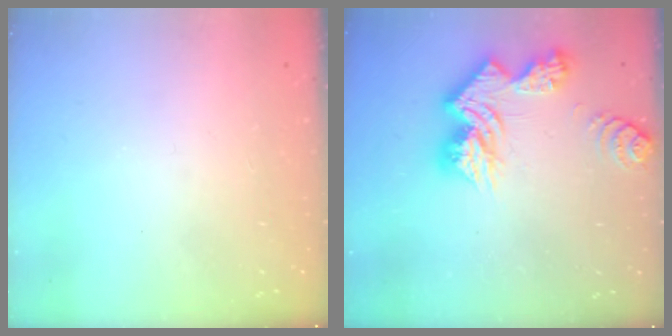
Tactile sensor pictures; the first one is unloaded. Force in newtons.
{"total": 13.8, "press": 13.8, "slide": 0.4}